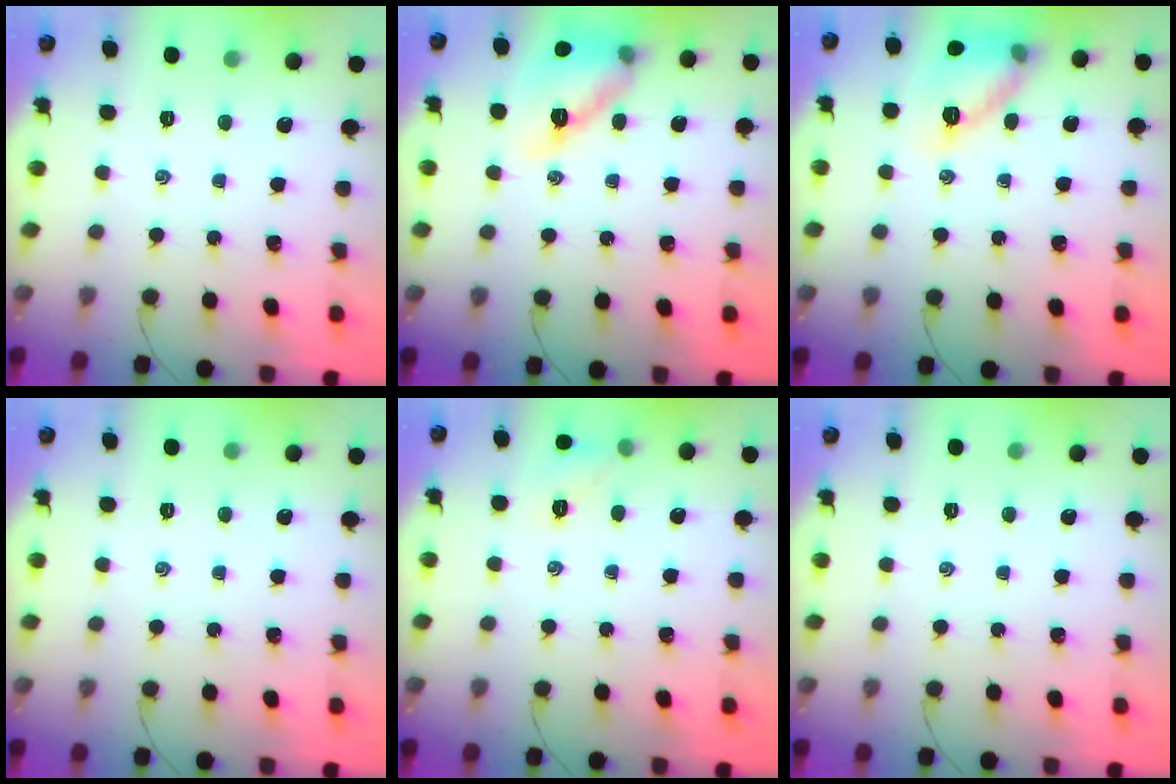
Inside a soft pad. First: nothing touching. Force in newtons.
{"total": 13.7, "press": 13.2, "slide": 3.5}
{"total": 12.0, "press": 12.0, "slide": 0.5}
{"total": 0.0}
{"total": 6.8, "press": 6.5, "slide": 2.0}
{"total": 0.0}